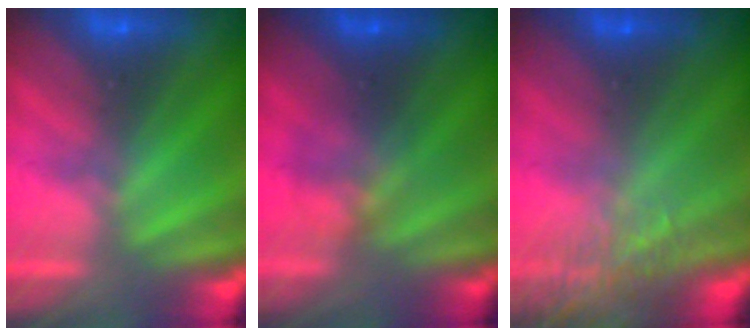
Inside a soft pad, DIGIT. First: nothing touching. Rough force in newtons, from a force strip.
{"total": 1.6}
{"total": 7.3}